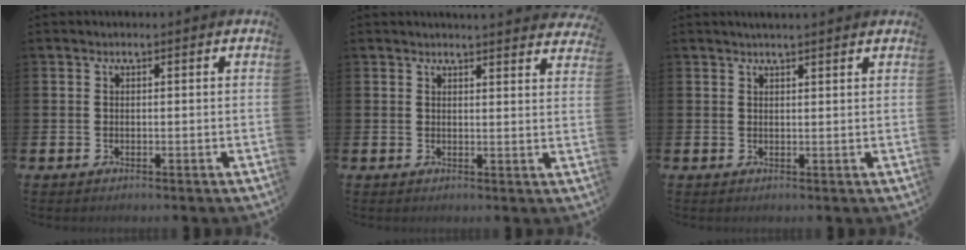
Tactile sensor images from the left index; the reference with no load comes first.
{"total": 2.8, "force": [2.8, -0.2, -0.1], "torque": [0.007, -0.018, 0.050]}
{"total": 1.9, "force": [1.8, -0.1, 0.5], "torque": [-0.002, -0.006, 0.031]}